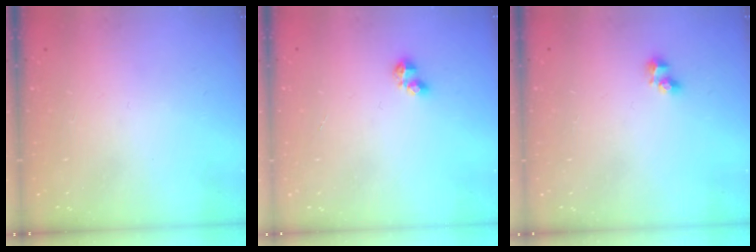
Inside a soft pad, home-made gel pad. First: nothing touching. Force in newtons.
{"total": 3.3, "press": 3.3, "slide": 0.4}
{"total": 2.7, "press": 2.5, "slide": 1.0}